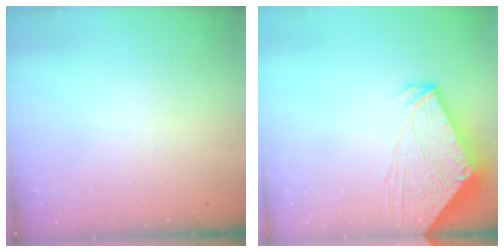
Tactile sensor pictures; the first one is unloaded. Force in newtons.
{"total": 13.1, "press": 13.0, "slide": 1.8}